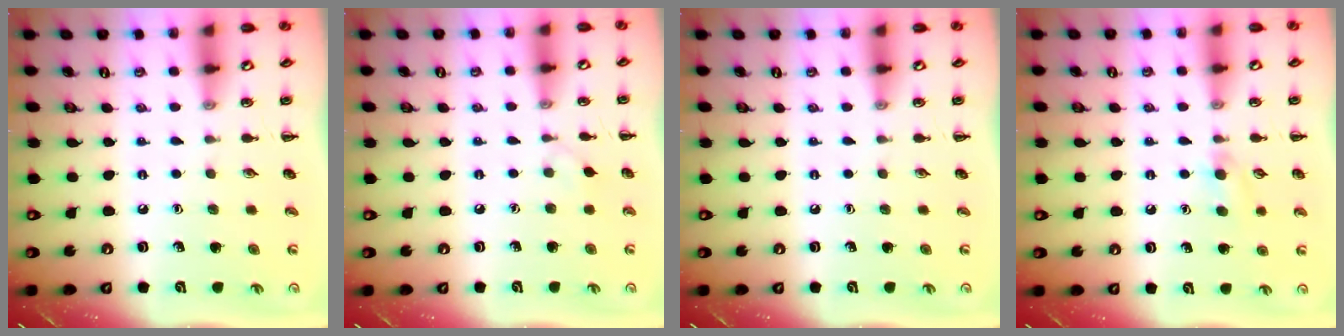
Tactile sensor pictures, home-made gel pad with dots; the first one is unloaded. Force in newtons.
{"total": 3.0, "press": 2.8, "slide": 1.0}
{"total": 0.0}
{"total": 5.3, "press": 4.9, "slide": 1.9}